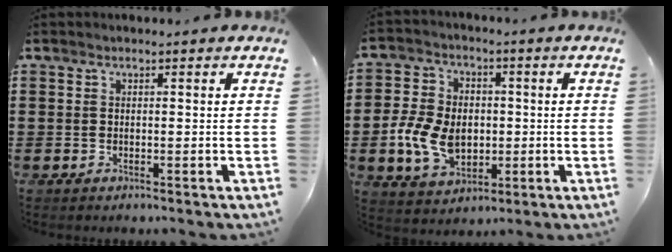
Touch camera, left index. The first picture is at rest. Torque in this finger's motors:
{"motor_torque": [1.08, 1.06, 0.44, 0.18]}